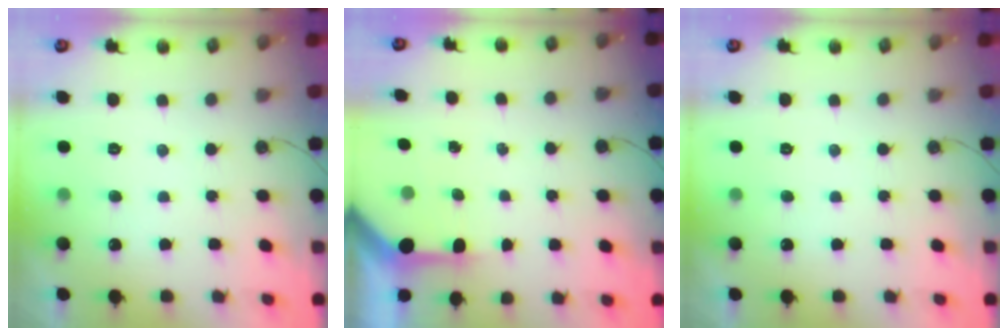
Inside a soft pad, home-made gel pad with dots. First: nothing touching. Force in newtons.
{"total": 3.5, "press": 3.5, "slide": 0.4}
{"total": 0.0}